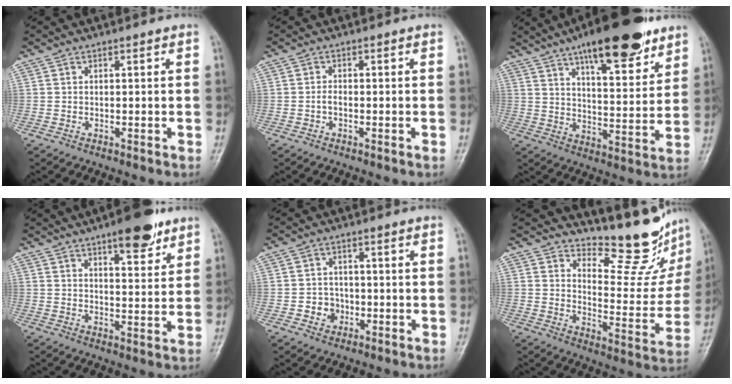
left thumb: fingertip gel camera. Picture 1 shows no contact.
{"total": 1.2, "force": [-0.5, 0.7, 0.9], "torque": [-0.013, 0.003, -0.012]}
{"total": 19.0, "force": [12.4, 5.9, 13.0], "torque": [-0.160, -0.056, 0.194]}
{"total": 9.7, "force": [6.3, 3.2, 6.6], "torque": [-0.071, -0.034, 0.090]}
{"total": 4.0, "force": [-1.2, 3.6, 1.2], "torque": [0.007, 0.011, -0.022]}
{"total": 15.1, "force": [13.3, 4.1, 5.7], "torque": [-0.041, -0.130, 0.178]}